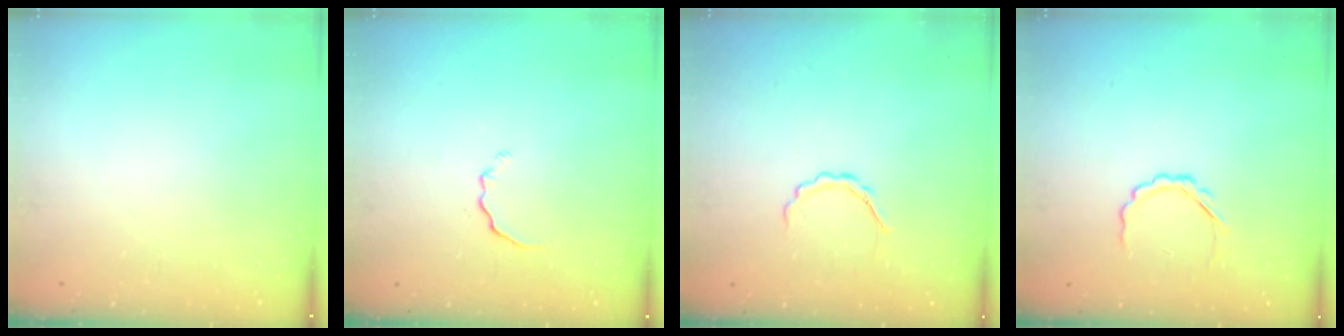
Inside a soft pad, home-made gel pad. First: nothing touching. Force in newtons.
{"total": 2.9, "press": 2.8, "slide": 0.8}
{"total": 3.0, "press": 2.8, "slide": 0.9}
{"total": 3.7, "press": 3.6, "slide": 0.7}